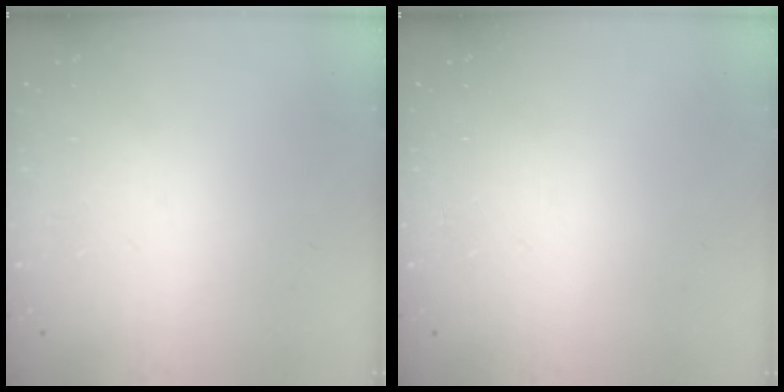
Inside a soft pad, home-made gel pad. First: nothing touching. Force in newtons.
{"total": 0.0}